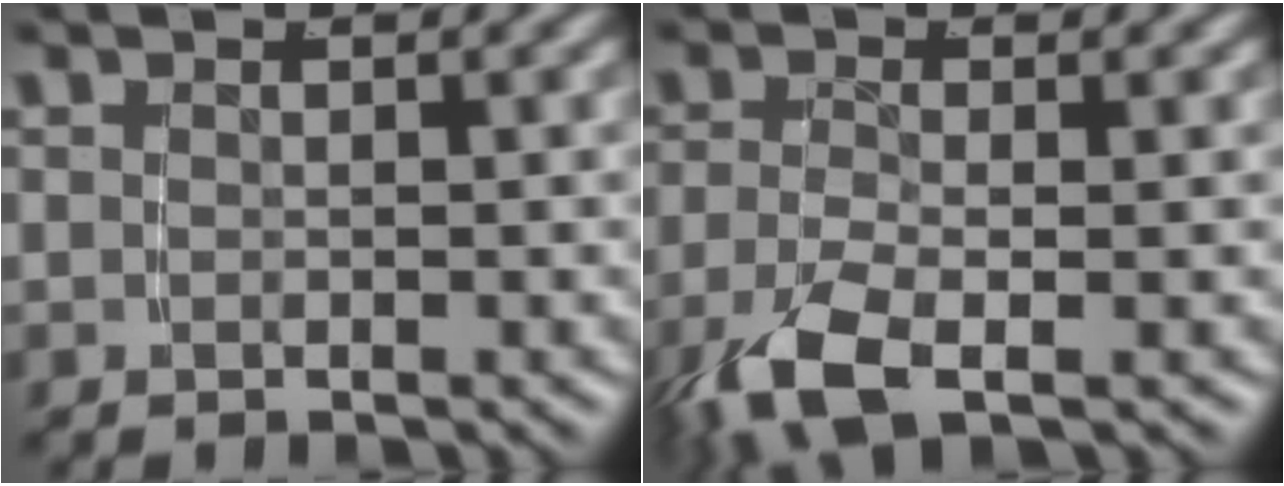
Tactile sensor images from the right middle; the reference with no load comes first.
{"total": 4.5, "force": [-2.5, 1.6, 3.4], "torque": [-0.088, -0.021, -0.031]}